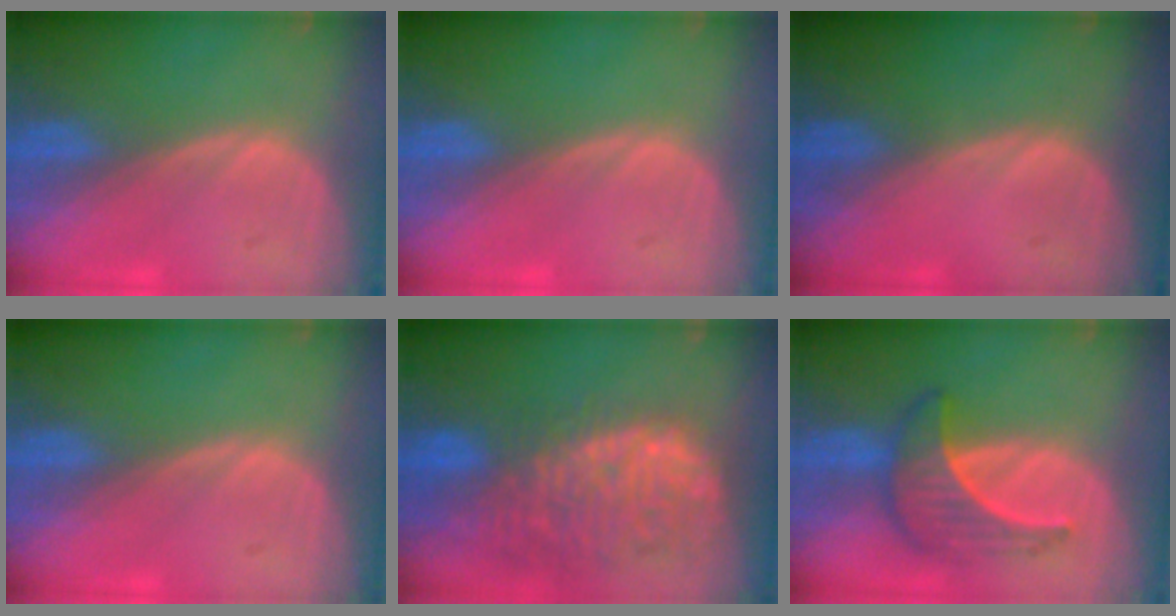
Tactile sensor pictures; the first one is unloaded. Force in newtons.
{"total": 0.0}
{"total": 0.0}
{"total": 0.0}
{"total": 13.5, "press": 11.4, "slide": 7.3}
{"total": 6.6, "press": 6.5, "slide": 1.2}